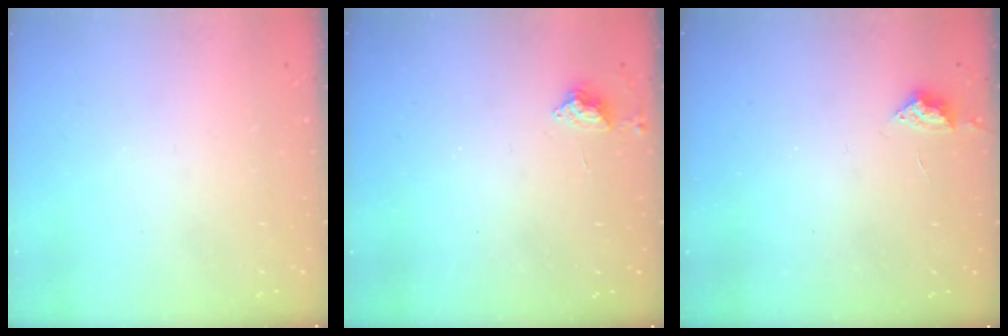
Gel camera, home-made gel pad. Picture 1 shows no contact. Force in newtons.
{"total": 3.7, "press": 3.7, "slide": 0.5}
{"total": 2.9, "press": 2.8, "slide": 0.4}